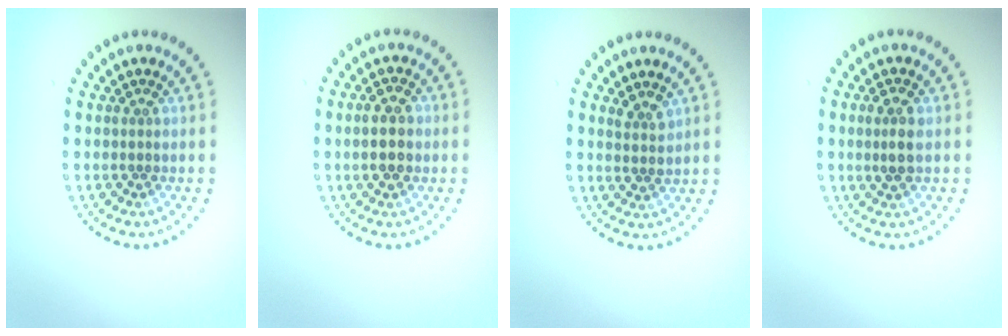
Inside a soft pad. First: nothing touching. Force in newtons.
{"total": 2.6, "press": 2.6, "slide": 0.0}
{"total": 1.3, "press": 1.1, "slide": 0.6}
{"total": 2.1, "press": 2.0, "slide": 0.5}